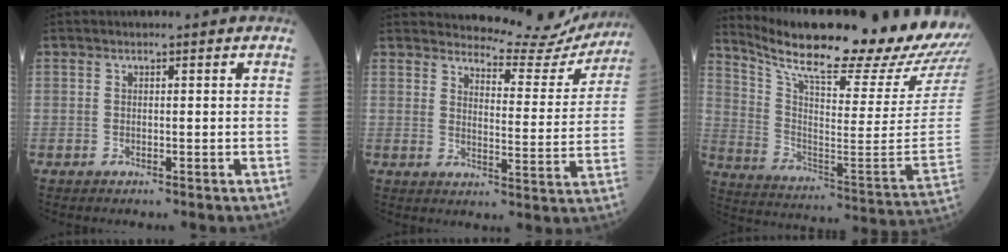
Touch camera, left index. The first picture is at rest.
{"total": 13.6, "force": [13.4, 2.1, 1.3], "torque": [-0.007, -0.053, 0.150]}
{"total": 29.7, "force": [26.3, 1.4, 13.6], "torque": [-0.237, -0.097, 0.369]}